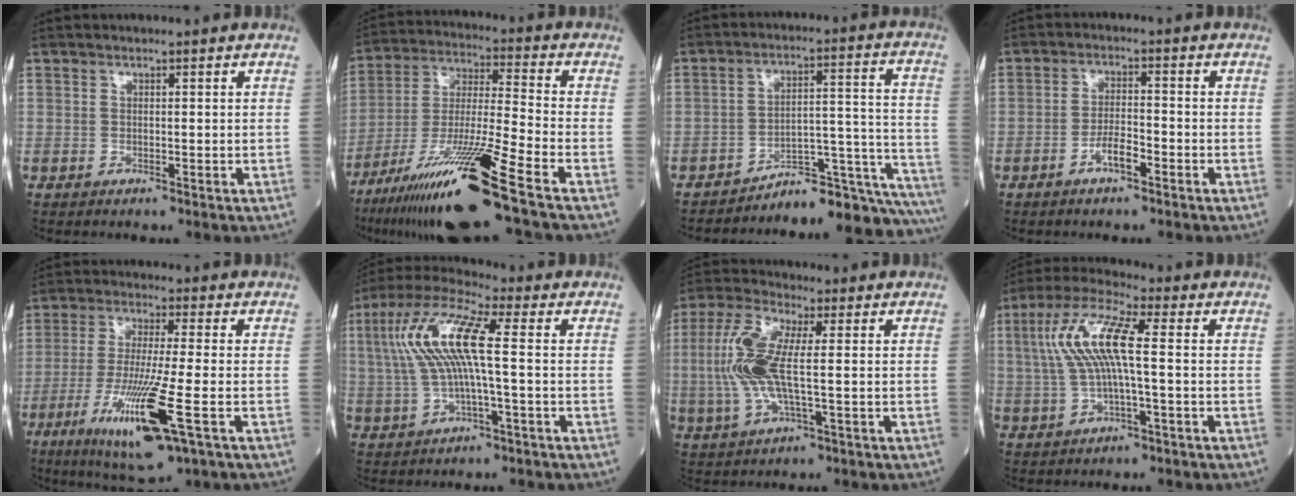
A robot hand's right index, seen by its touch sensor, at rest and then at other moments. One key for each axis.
{"total": 17.9, "fx": -11.3, "fy": -0.9, "fz": 13.9, "tx": -0.280, "ty": -0.042, "tz": -0.204}
{"total": 17.0, "fx": -16.5, "fy": 0.8, "fz": 4.1, "tx": 0.001, "ty": 0.061, "tz": -0.220}
{"total": 3.6, "fx": -2.1, "fy": 0.9, "fz": 2.7, "tx": -0.051, "ty": 0.003, "tz": -0.040}
{"total": 12.9, "fx": -4.9, "fy": 0.3, "fz": 11.9, "tx": -0.241, "ty": -0.036, "tz": -0.088}
{"total": 11.8, "fx": 1.2, "fy": 1.8, "fz": 11.6, "tx": -0.254, "ty": 0.025, "tz": 0.018}
{"total": 9.9, "fx": 0.2, "fy": 2.4, "fz": 9.6, "tx": -0.228, "ty": 0.005, "tz": 0.001}
{"total": 10.1, "fx": 0.9, "fy": 1.6, "fz": 9.9, "tx": -0.217, "ty": 0.023, "tz": 0.014}